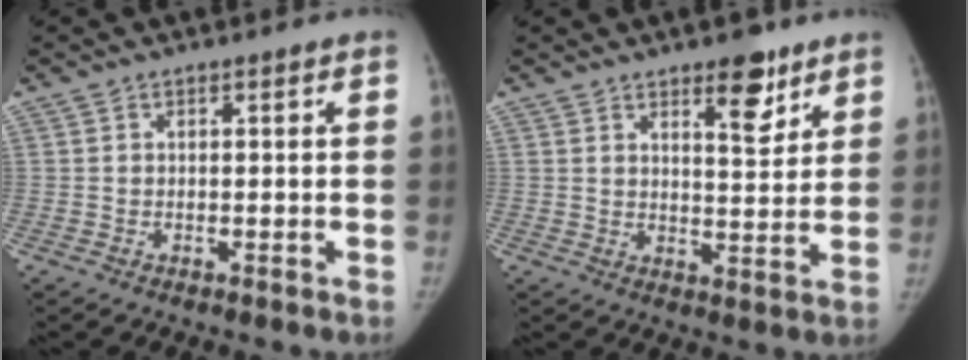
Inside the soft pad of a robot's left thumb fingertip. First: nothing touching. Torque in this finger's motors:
{"motor_torque": [0.17, 0.09, 0.64, -0.78, 0.22]}